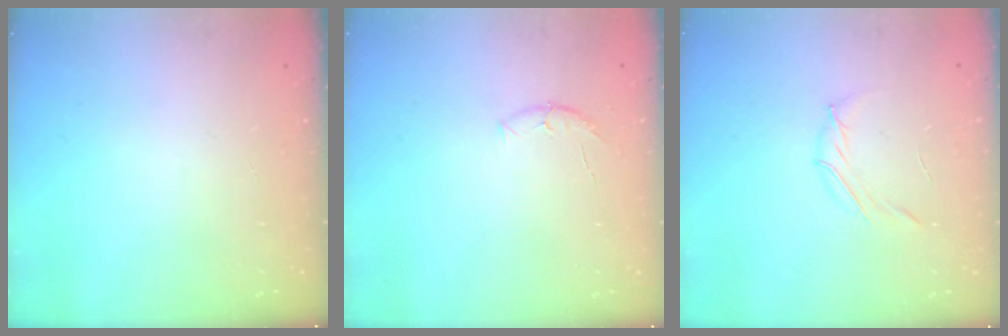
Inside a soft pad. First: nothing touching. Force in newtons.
{"total": 5.6, "press": 5.5, "slide": 1.1}
{"total": 4.0, "press": 3.8, "slide": 1.0}